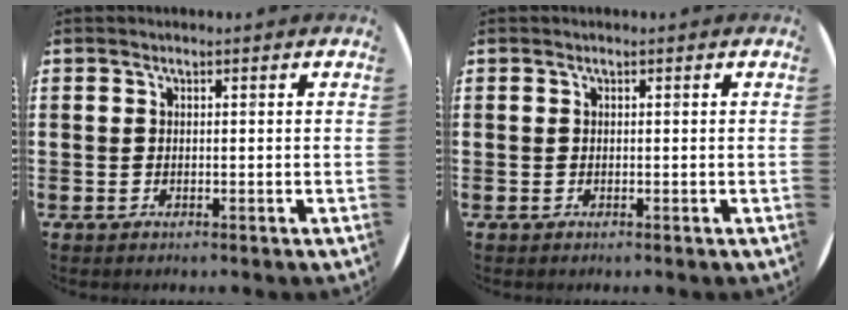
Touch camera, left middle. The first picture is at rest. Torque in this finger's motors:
{"motor_torque": [0.00, 0.00, 0.00, 0.01]}